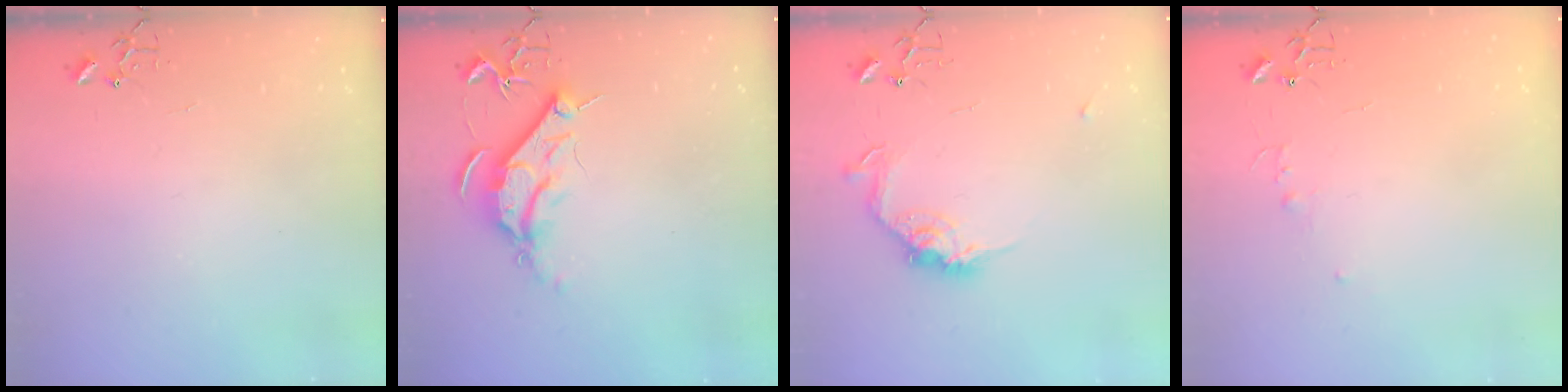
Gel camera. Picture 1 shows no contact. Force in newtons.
{"total": 9.5, "press": 9.4, "slide": 1.0}
{"total": 10.9, "press": 10.9, "slide": 0.5}
{"total": 3.9, "press": 3.9, "slide": 0.4}